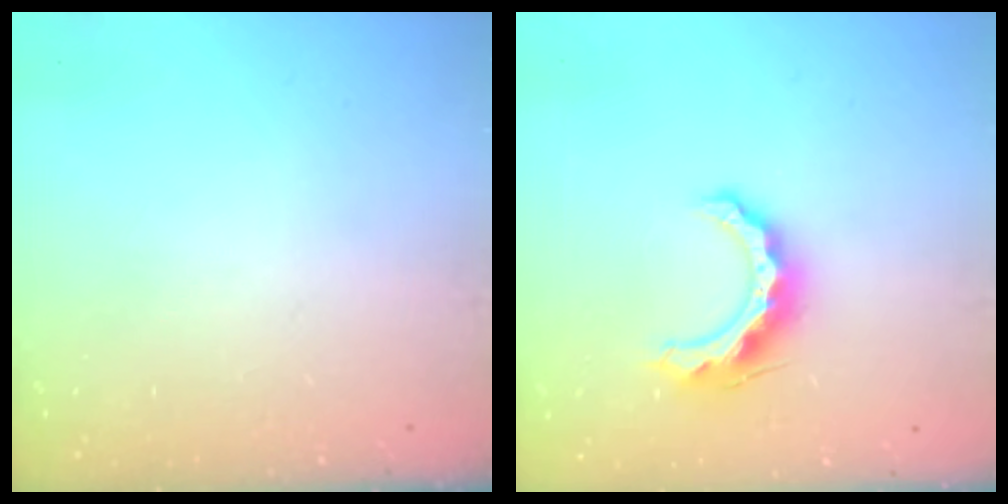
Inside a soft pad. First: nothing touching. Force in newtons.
{"total": 11.2, "press": 11.2, "slide": 0.6}